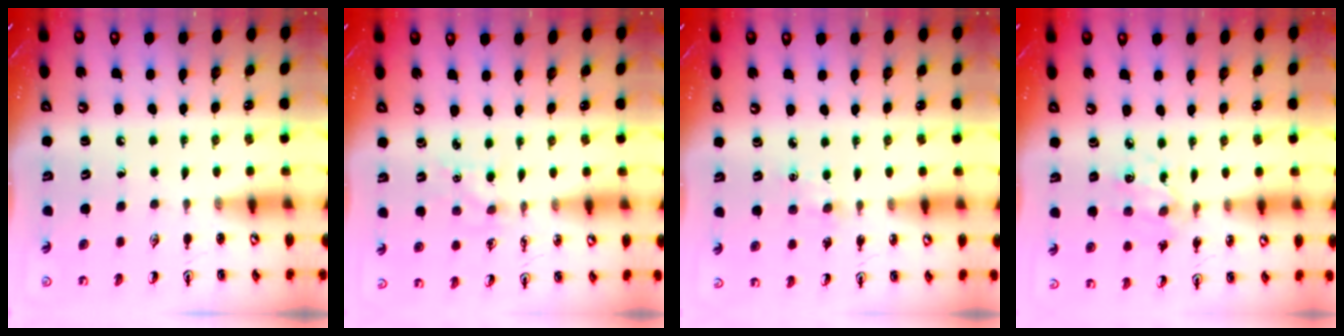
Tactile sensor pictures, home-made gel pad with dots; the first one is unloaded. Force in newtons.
{"total": 2.1, "press": 2.1, "slide": 0.3}
{"total": 2.5, "press": 2.5, "slide": 0.2}
{"total": 3.3, "press": 3.1, "slide": 1.1}